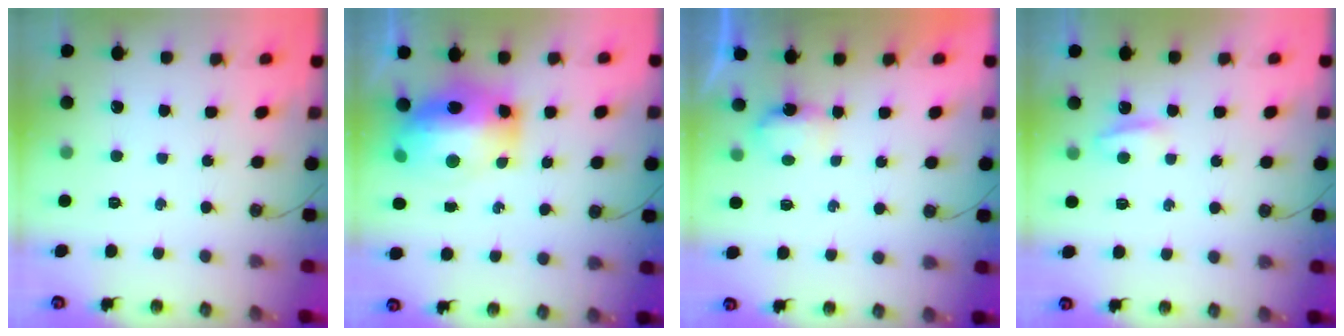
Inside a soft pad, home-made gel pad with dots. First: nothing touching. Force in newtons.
{"total": 17.2, "press": 17.2, "slide": 1.6}
{"total": 3.4, "press": 3.3, "slide": 0.6}
{"total": 3.8, "press": 3.8, "slide": 0.6}